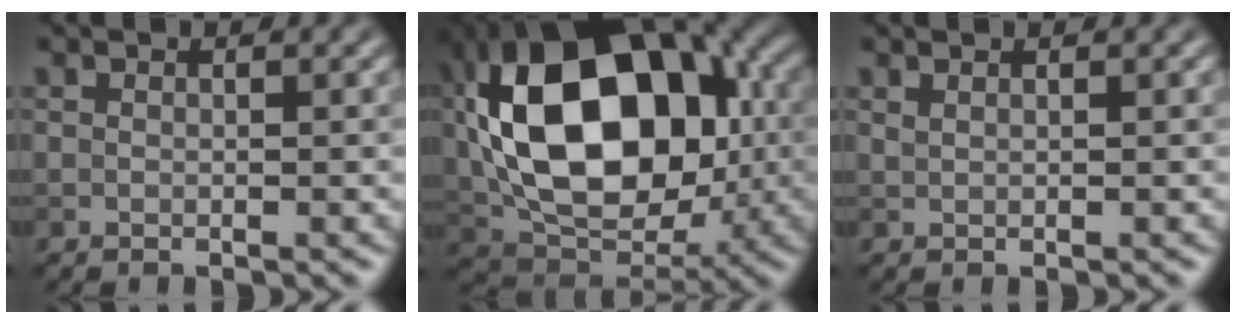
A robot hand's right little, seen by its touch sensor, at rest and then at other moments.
{"total": 15.9, "force": [1.6, 10.3, 12.0], "torque": [-0.213, 0.006, 0.030]}
{"total": 0.7, "force": [0.5, 0.2, 0.3], "torque": [-0.005, 0.001, 0.008]}